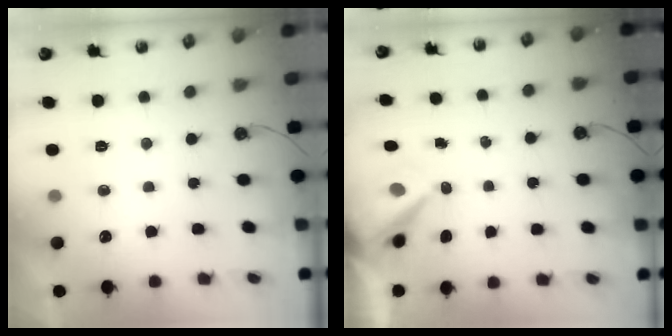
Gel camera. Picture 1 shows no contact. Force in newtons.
{"total": 7.4, "press": 7.4, "slide": 1.0}